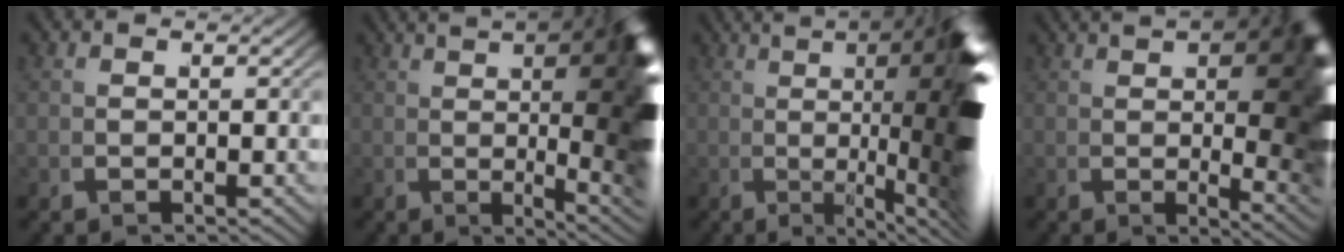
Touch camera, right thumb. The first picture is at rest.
{"total": 21.0, "force": [2.8, 7.2, 19.5], "torque": [-0.243, -0.003, 0.041]}
{"total": 23.6, "force": [1.8, 7.7, 22.2], "torque": [-0.280, -0.002, 0.025]}
{"total": 18.8, "force": [2.1, 7.1, 17.3], "torque": [-0.194, -0.009, 0.039]}